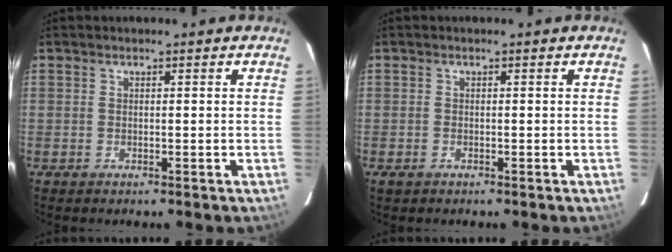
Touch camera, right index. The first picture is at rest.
{"total": 0.9, "force": [-0.6, 0.5, 0.4], "torque": [-0.008, -0.003, -0.012]}